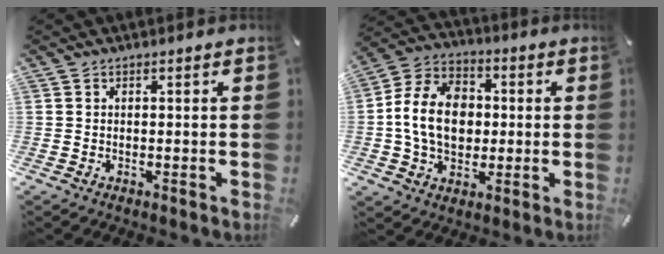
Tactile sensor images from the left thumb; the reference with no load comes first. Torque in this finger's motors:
{"motor_torque": [2.38, 2.42, 1.20, 0.90, 0.25]}